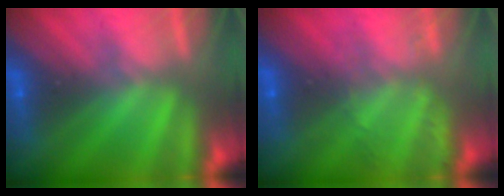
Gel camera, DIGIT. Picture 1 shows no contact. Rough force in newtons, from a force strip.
{"total": 2.1}